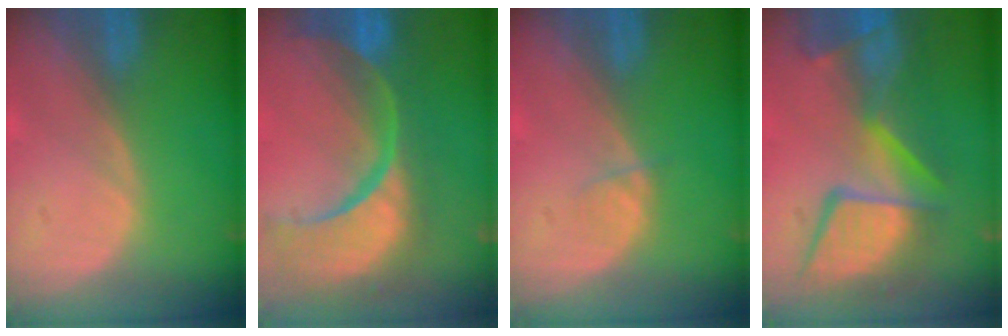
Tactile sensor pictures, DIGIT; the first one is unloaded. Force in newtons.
{"total": 14.6, "press": 11.6, "slide": 8.9}
{"total": 1.2, "press": 1.2, "slide": 0.2}
{"total": 11.8, "press": 10.8, "slide": 4.7}